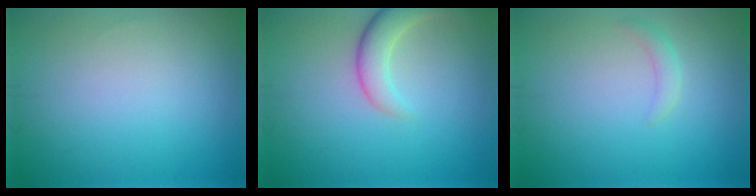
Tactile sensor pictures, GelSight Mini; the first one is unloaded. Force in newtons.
{"total": 3.6, "press": 3.6, "slide": 0.4}
{"total": 1.1, "press": 1.1, "slide": 0.0}